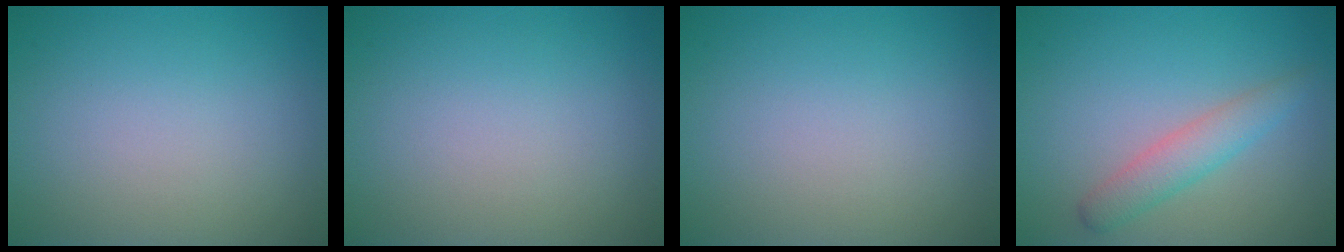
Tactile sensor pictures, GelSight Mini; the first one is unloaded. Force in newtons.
{"total": 0.0}
{"total": 0.0}
{"total": 2.7, "press": 2.7, "slide": 0.1}